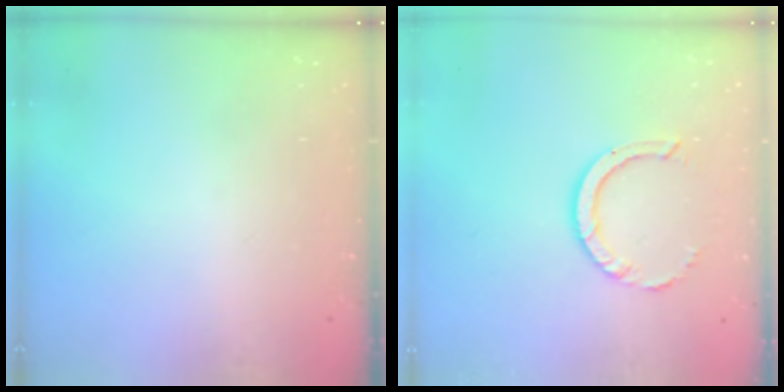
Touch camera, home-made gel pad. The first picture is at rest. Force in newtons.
{"total": 7.2, "press": 7.2, "slide": 0.5}